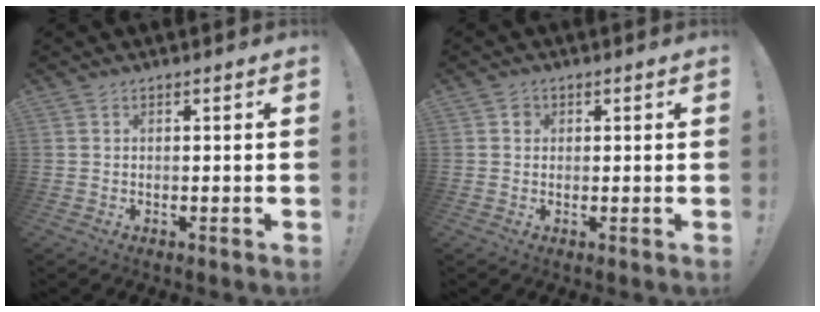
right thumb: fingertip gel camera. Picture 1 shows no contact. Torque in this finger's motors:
{"motor_torque": [0.26, 0.48, 0.17, -0.04, -0.09]}